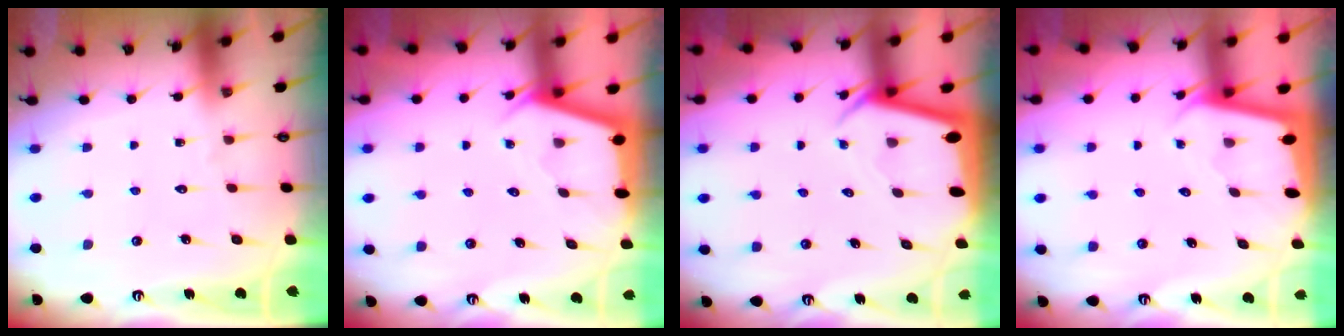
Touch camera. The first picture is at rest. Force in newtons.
{"total": 2.7, "press": 2.7, "slide": 0.1}
{"total": 2.3, "press": 2.3, "slide": 0.2}
{"total": 2.0, "press": 2.0, "slide": 0.1}